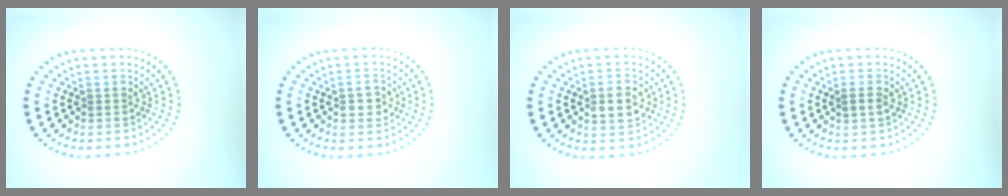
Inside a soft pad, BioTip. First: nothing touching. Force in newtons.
{"total": 1.7, "press": 1.7, "slide": 0.2}
{"total": 2.9, "press": 2.9, "slide": 0.2}
{"total": 1.3, "press": 1.2, "slide": 0.5}